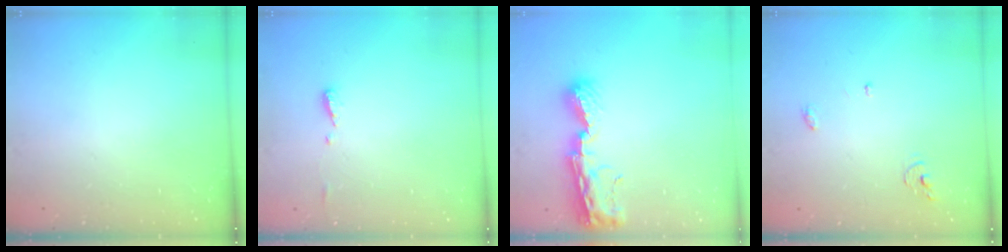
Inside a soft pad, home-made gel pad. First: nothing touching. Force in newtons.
{"total": 4.9, "press": 4.9, "slide": 0.6}
{"total": 9.8, "press": 9.7, "slide": 1.0}
{"total": 4.1, "press": 4.0, "slide": 0.3}